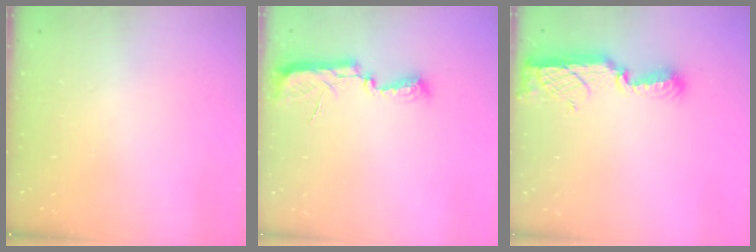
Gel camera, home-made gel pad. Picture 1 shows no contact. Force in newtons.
{"total": 7.9, "press": 7.8, "slide": 0.8}
{"total": 11.4, "press": 10.2, "slide": 4.9}